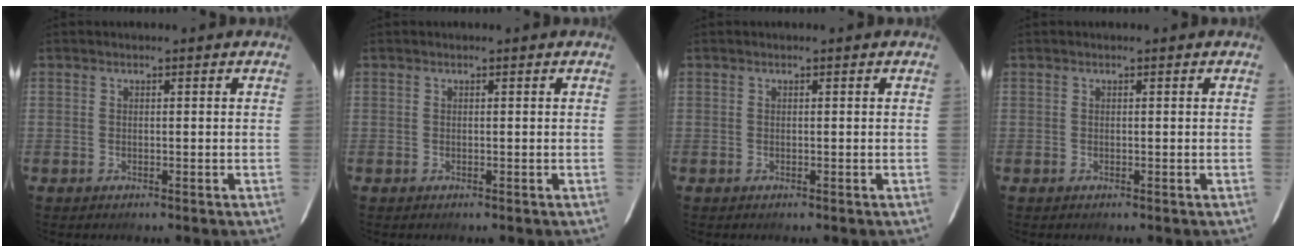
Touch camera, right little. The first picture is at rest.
{"total": 0.0}
{"total": 0.0}
{"total": 0.0}